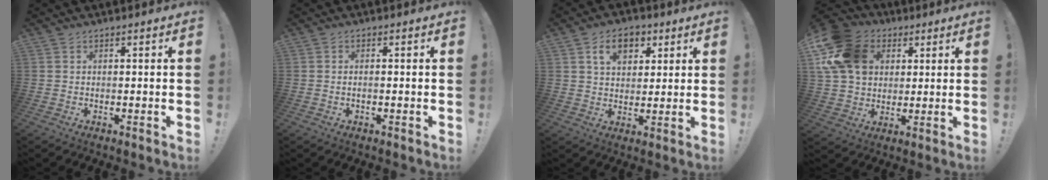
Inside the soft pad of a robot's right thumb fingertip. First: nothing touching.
{"total": 1.2, "force": [-0.5, 0.2, 1.0], "torque": [-0.023, 0.003, -0.009]}
{"total": 9.4, "force": [4.2, 6.5, 5.3], "torque": [-0.079, 0.000, 0.077]}
{"total": 17.8, "force": [5.8, 13.7, 9.7], "torque": [-0.182, -0.013, 0.114]}